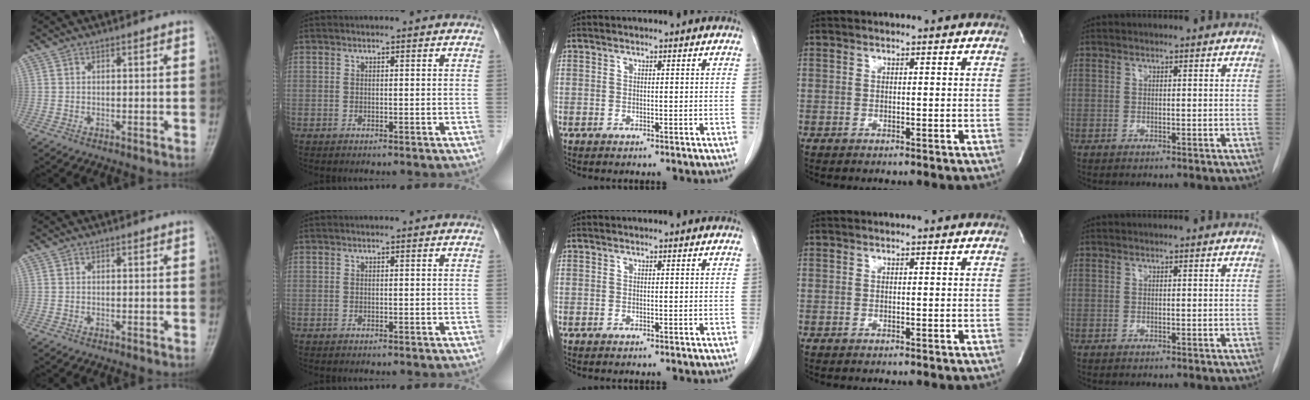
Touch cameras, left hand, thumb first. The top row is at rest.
{}